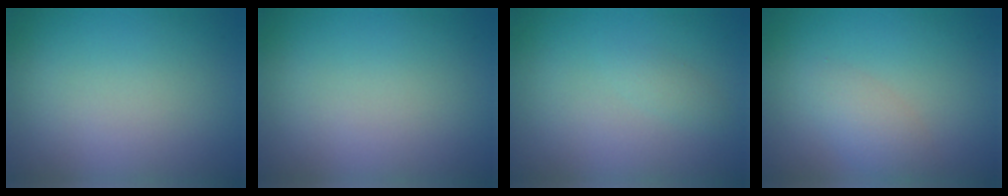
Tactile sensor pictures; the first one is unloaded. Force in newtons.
{"total": 0.0}
{"total": 0.8, "press": 0.8, "slide": 0.0}
{"total": 2.3, "press": 2.3, "slide": 0.0}